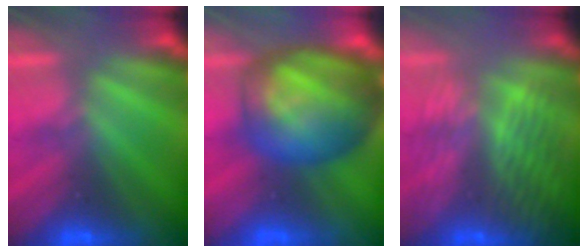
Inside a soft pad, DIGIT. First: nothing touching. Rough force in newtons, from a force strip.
{"total": 7.7}
{"total": 7.7}